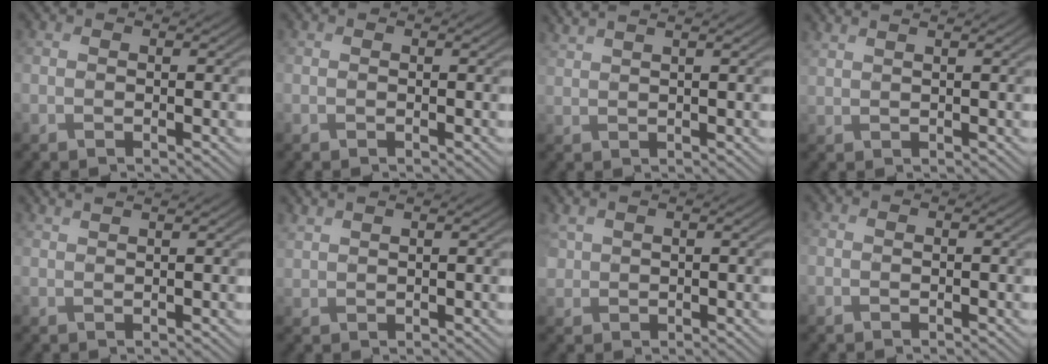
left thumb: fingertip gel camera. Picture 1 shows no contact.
{"total": 0.0}
{"total": 3.7, "force": [2.9, 0.7, 2.3], "torque": [-0.034, 0.016, 0.035]}
{"total": 2.7, "force": [2.1, 0.6, 1.6], "torque": [-0.022, 0.009, 0.023]}
{"total": 2.4, "force": [1.8, 0.5, 1.6], "torque": [-0.017, 0.009, 0.013]}
{"total": 2.2, "force": [2.0, 0.3, 0.9], "torque": [-0.022, 0.006, 0.043]}
{"total": 2.4, "force": [1.9, 1.2, 0.9], "torque": [-0.031, 0.008, 0.044]}
{"total": 0.0}